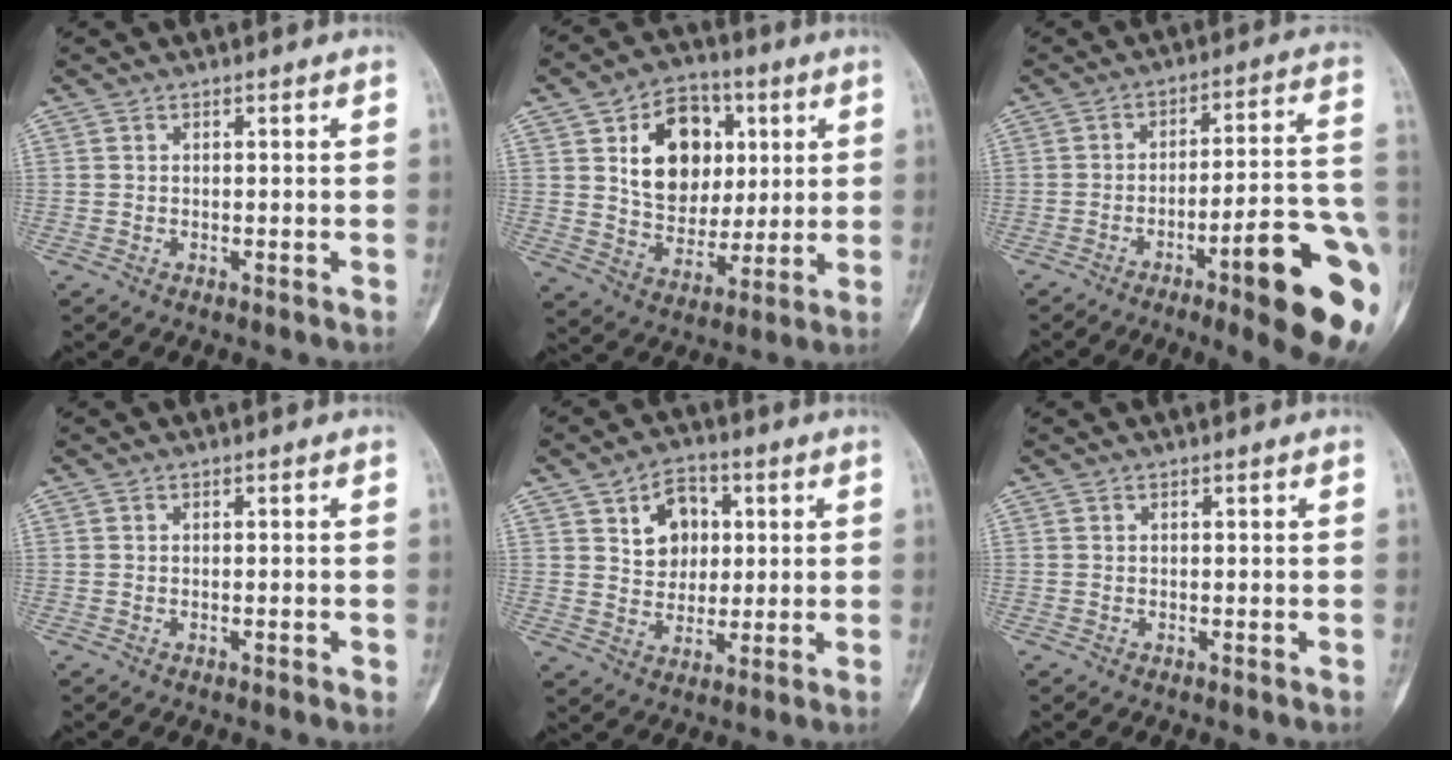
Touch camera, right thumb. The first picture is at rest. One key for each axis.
{"total": 16.0, "fx": 4.3, "fy": 12.0, "fz": 9.7, "tx": -0.107, "ty": -0.006, "tz": 0.076}
{"total": 20.2, "fx": -8.6, "fy": 3.7, "fz": 18.0, "tx": -0.179, "ty": 0.044, "tz": -0.115}
{"total": 0.8, "fx": -0.3, "fy": 0.4, "fz": 0.6, "tx": -0.004, "ty": 0.000, "tz": -0.005}
{"total": 9.1, "fx": 2.6, "fy": 7.1, "fz": 5.0, "tx": -0.032, "ty": -0.006, "tz": 0.043}
{"total": 0.0}